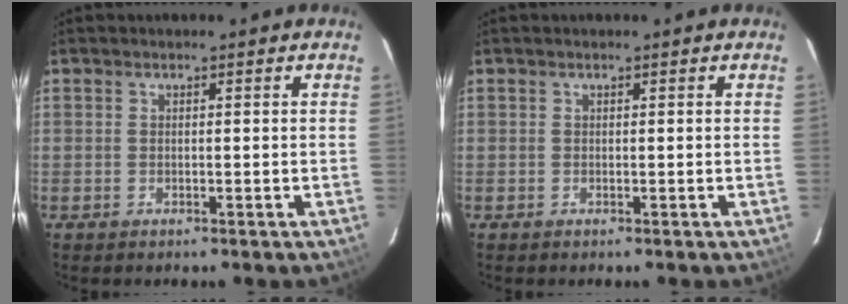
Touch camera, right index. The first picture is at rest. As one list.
[{"total": 0.0}]